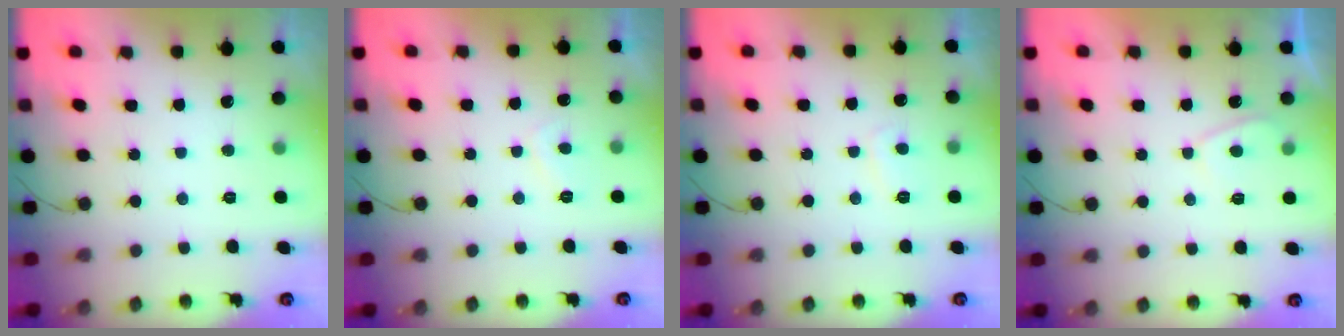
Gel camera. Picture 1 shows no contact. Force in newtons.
{"total": 2.3, "press": 2.2, "slide": 0.7}
{"total": 2.8, "press": 2.7, "slide": 0.6}
{"total": 2.5, "press": 2.4, "slide": 0.6}